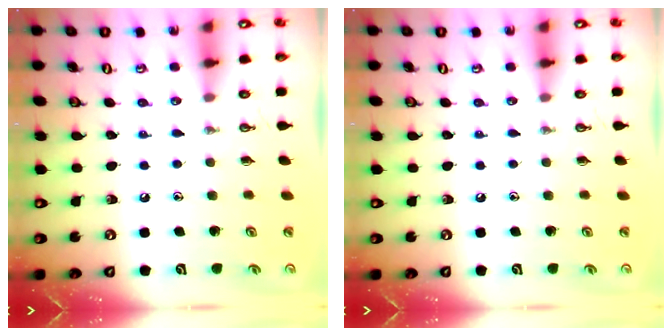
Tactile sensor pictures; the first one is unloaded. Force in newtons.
{"total": 0.0}